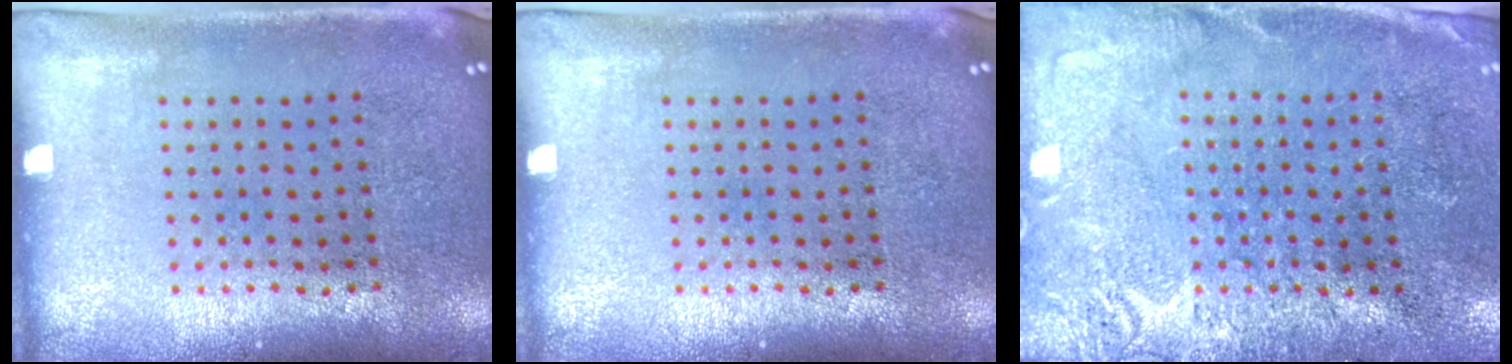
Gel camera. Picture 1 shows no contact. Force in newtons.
{"total": 0.0}
{"total": 2.8, "press": 2.6, "slide": 0.9}